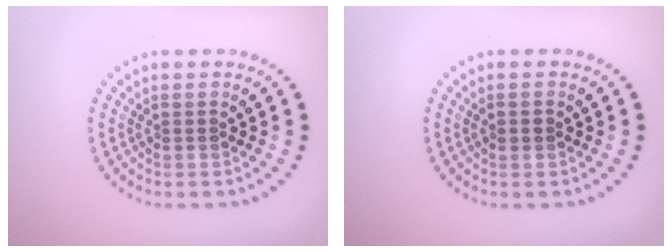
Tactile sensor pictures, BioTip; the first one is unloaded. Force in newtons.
{"total": 1.1, "press": 1.1, "slide": 0.1}